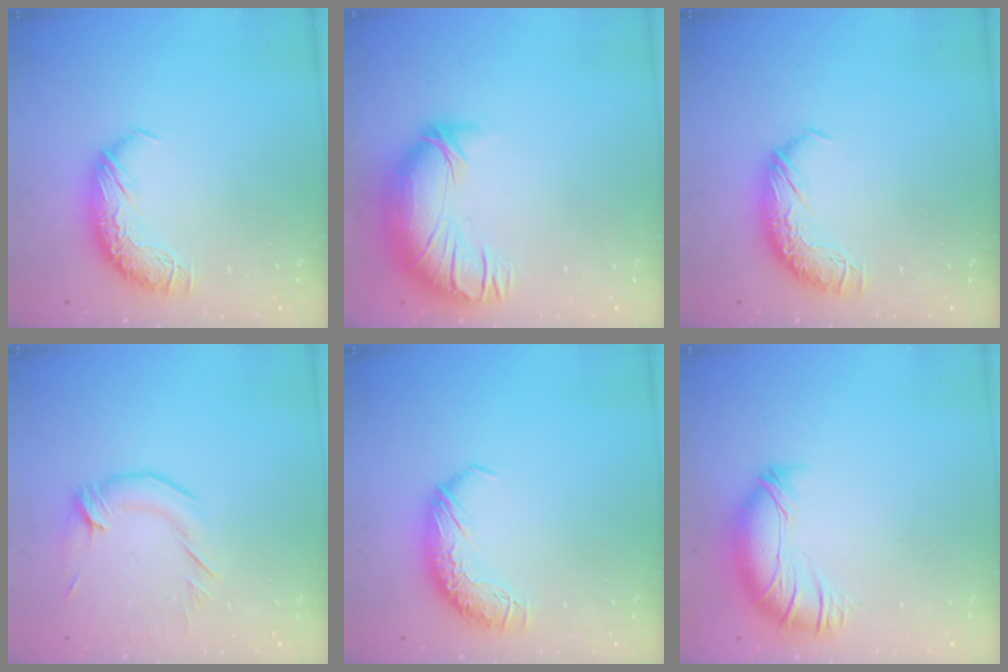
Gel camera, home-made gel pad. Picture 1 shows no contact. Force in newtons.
{"total": 3.7, "press": 1.9, "slide": 3.1}
{"total": 0.0}
{"total": 0.9, "press": 0.7, "slide": 0.6}
{"total": 0.0}
{"total": 3.8, "press": 2.8, "slide": 2.6}